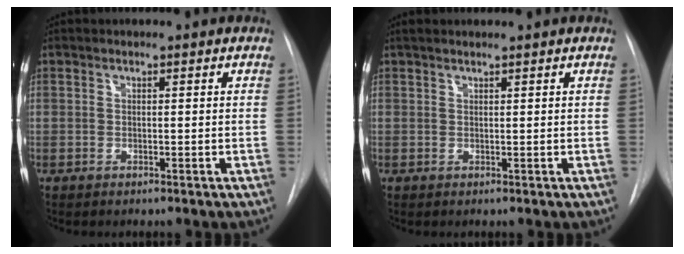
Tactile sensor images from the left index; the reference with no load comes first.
{"total": 2.0, "force": [1.6, -0.1, 1.0], "torque": [-0.009, 0.021, 0.028]}